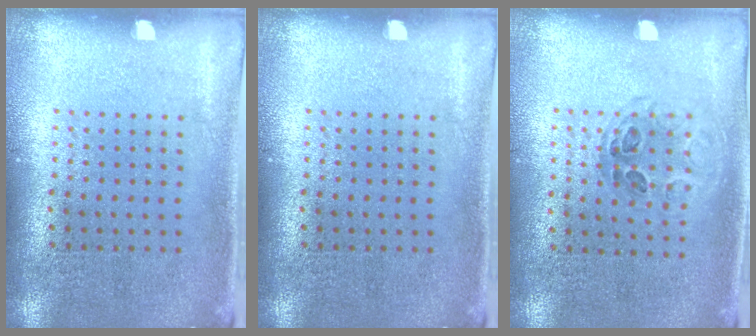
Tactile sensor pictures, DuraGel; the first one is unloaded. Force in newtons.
{"total": 0.0}
{"total": 1.0, "press": 0.7, "slide": 0.6}